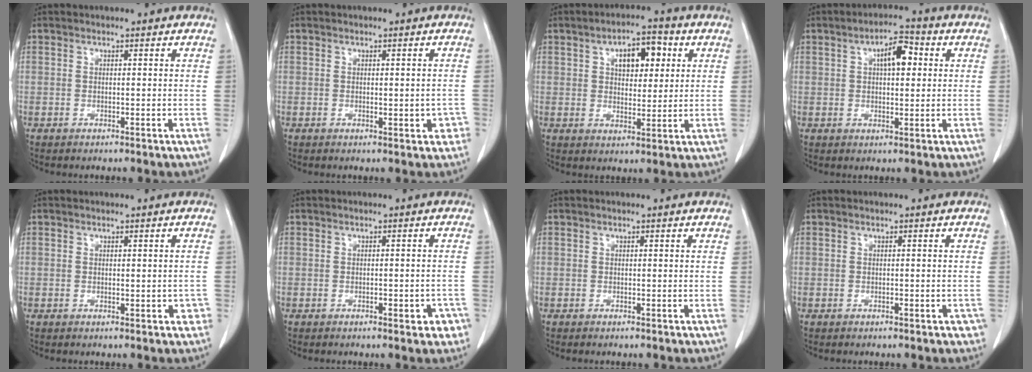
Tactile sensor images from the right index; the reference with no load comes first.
{"total": 2.7, "force": [-0.9, 1.1, 2.3], "torque": [-0.017, 0.005, -0.008]}
{"total": 7.6, "force": [2.7, 3.8, 6.0], "torque": [-0.088, 0.016, 0.043]}
{"total": 5.9, "force": [1.7, 2.3, 5.2], "torque": [-0.083, 0.015, 0.025]}
{"total": 2.2, "force": [-0.8, 0.9, 1.9], "torque": [-0.014, 0.004, -0.006]}
{"total": 3.4, "force": [-1.9, 1.3, 2.5], "torque": [-0.020, 0.003, -0.021]}
{"total": 0.0}
{"total": 1.8, "force": [-1.2, 0.7, 1.3], "torque": [-0.007, 0.001, -0.013]}